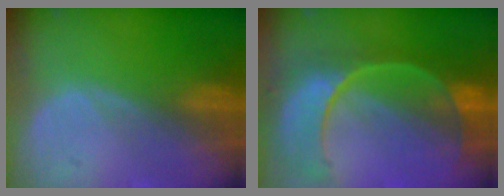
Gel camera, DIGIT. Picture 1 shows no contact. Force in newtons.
{"total": 11.2, "press": 9.4, "slide": 6.1}